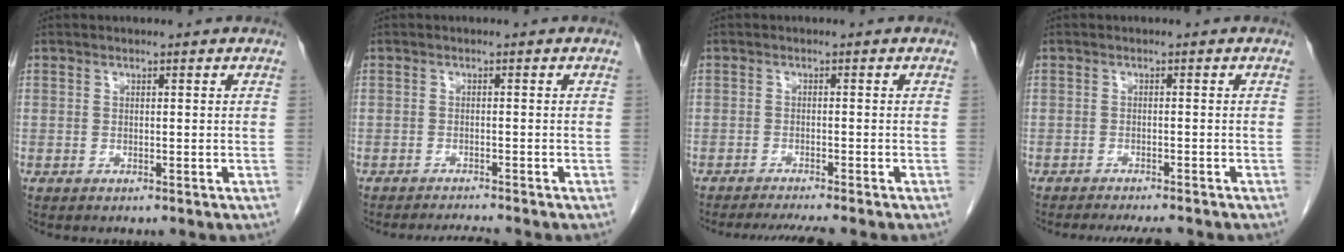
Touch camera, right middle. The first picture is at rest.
{"total": 2.8, "force": [-2.6, -0.9, 0.4], "torque": [-0.009, -0.013, -0.041]}
{"total": 6.1, "force": [-5.4, -0.3, 2.8], "torque": [-0.034, -0.013, -0.084]}
{"total": 6.6, "force": [-5.9, 0.8, 3.0], "torque": [-0.036, -0.010, -0.083]}